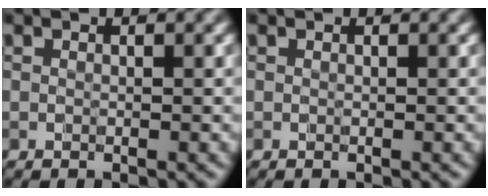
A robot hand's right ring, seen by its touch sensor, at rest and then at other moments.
{"total": 0.0}